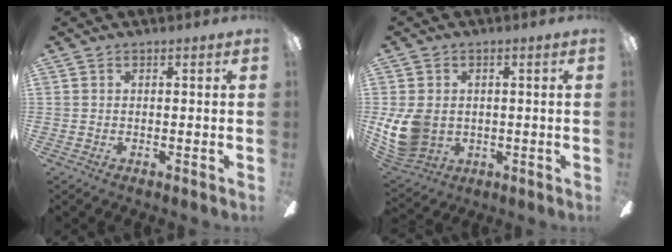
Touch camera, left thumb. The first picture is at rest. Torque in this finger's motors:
{"motor_torque": [1.05, 1.86, 0.88, -0.76, 0.07]}